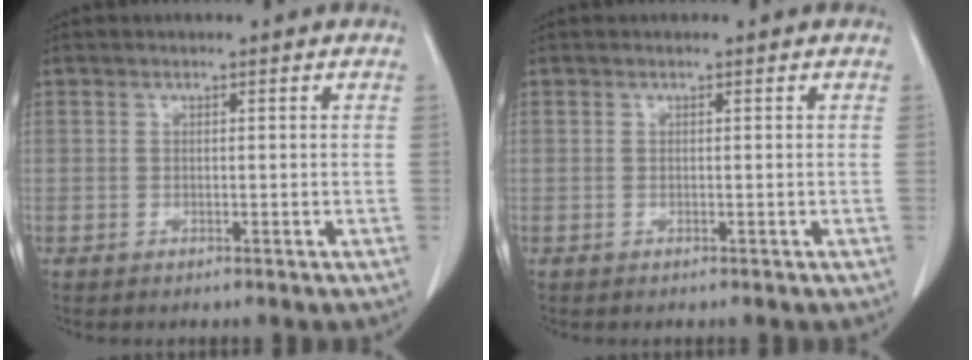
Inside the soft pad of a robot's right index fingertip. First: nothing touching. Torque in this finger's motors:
{"motor_torque": [0.00, 0.00, 0.01, 0.00]}